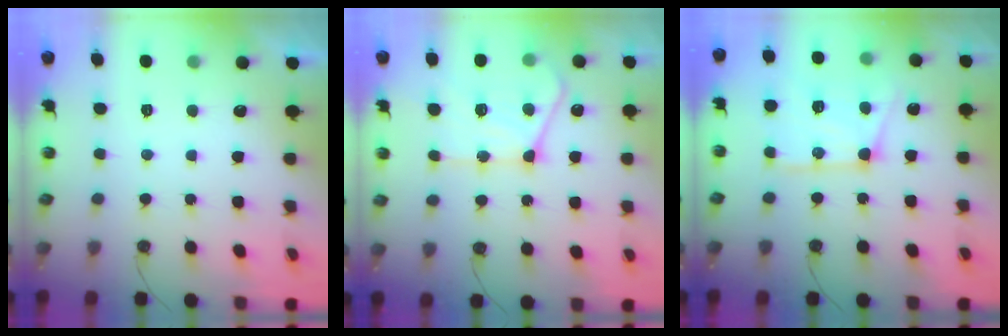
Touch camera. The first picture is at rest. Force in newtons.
{"total": 17.8, "press": 17.7, "slide": 1.7}
{"total": 15.9, "press": 15.8, "slide": 1.7}